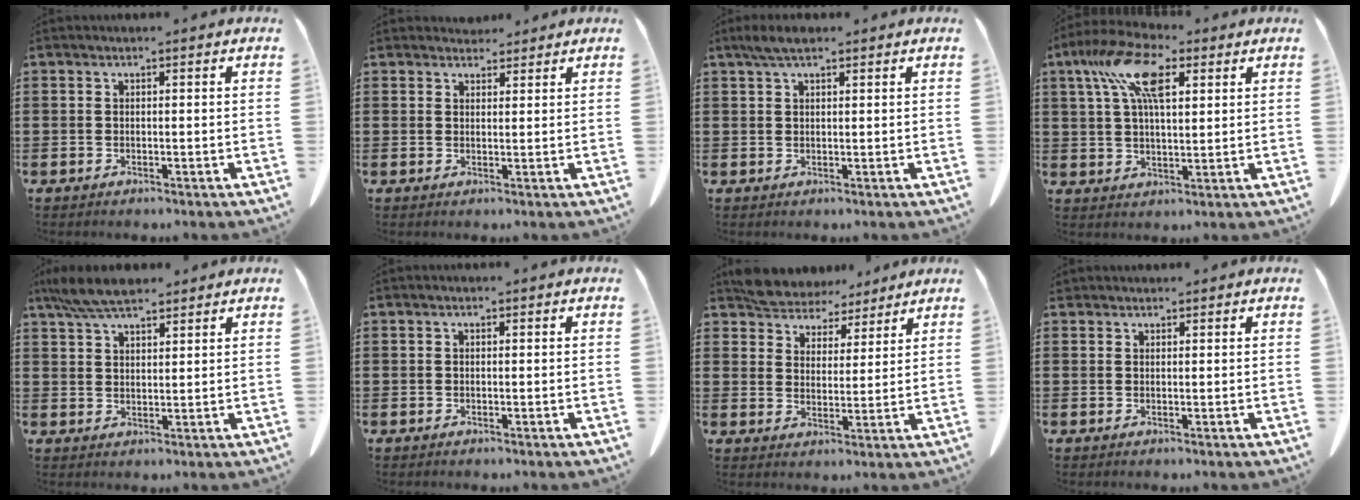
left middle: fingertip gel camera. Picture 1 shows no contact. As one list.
[{"total": 2.4, "force": [2.3, 0.8, 0.1], "torque": [-0.002, -0.006, 0.044]}, {"total": 2.7, "force": [1.7, 0.6, 2.0], "torque": [-0.043, 0.002, 0.031]}, {"total": 11.4, "force": [5.4, 5.0, 8.7], "torque": [-0.187, 0.010, 0.097]}, {"total": 6.3, "force": [5.3, 1.4, 3.2], "torque": [-0.076, -0.011, 0.101]}, {"total": 0.0}, {"total": 5.6, "force": [5.3, 1.8, 0.4], "torque": [-0.037, -0.022, 0.098]}, {"total": 1.0, "force": [1.0, 0.3, 0.0], "torque": [-0.005, 0.000, 0.021]}]